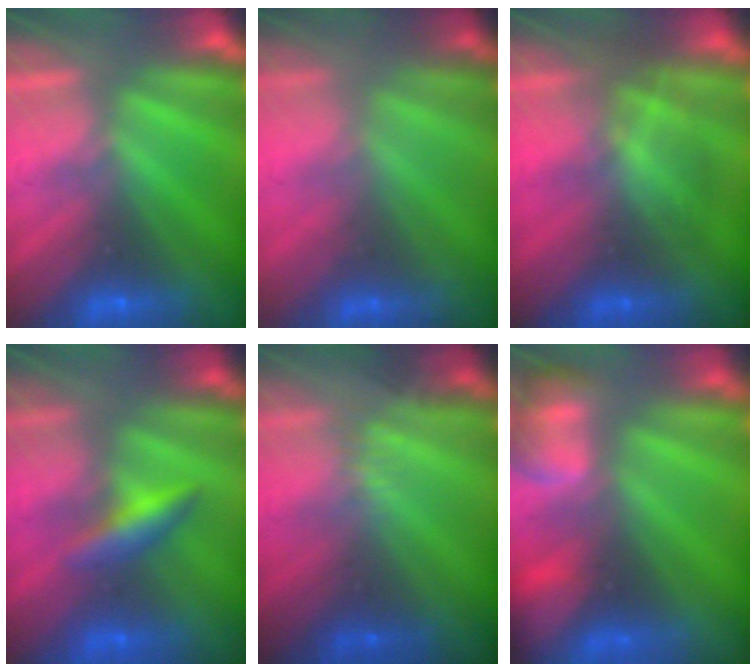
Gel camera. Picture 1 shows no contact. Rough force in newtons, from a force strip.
{"total": 1.6}
{"total": 2.8}
{"total": 2.5}
{"total": 2.3}
{"total": 7.8}